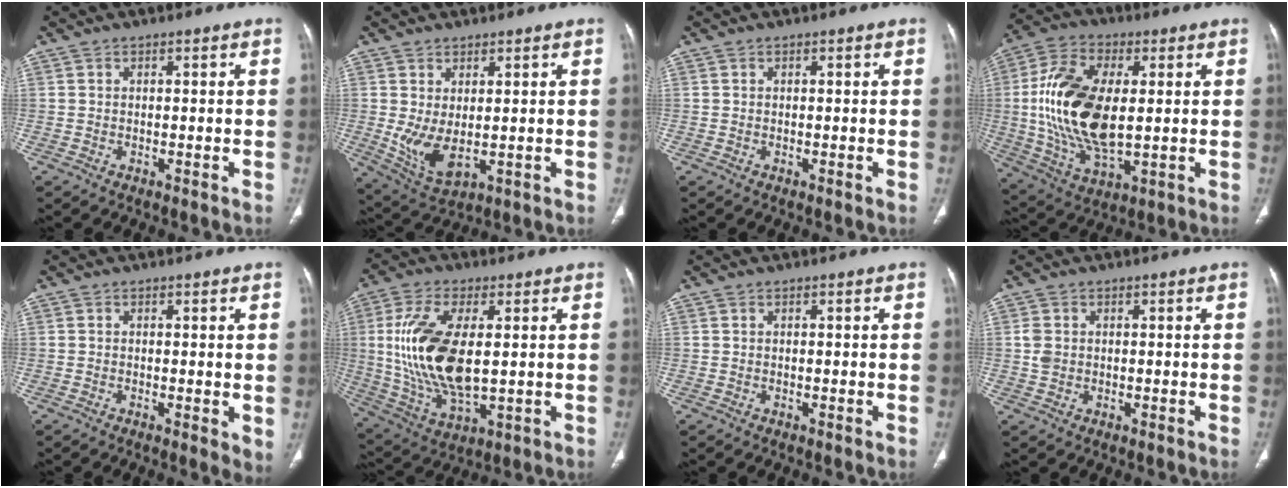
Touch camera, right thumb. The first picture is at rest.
{"total": 7.3, "force": [0.2, 3.5, 6.4], "torque": [-0.122, -0.015, 0.022]}
{"total": 0.0}
{"total": 19.7, "force": [1.3, 10.2, 16.8], "torque": [-0.336, -0.006, 0.030]}
{"total": 2.9, "force": [-0.1, 1.0, 2.7], "torque": [-0.040, -0.010, -0.005]}
{"total": 17.9, "force": [1.7, 8.4, 15.8], "torque": [-0.321, -0.015, 0.042]}
{"total": 0.0}
{"total": 2.5, "force": [0.2, 2.0, 1.4], "torque": [-0.027, 0.003, 0.006]}